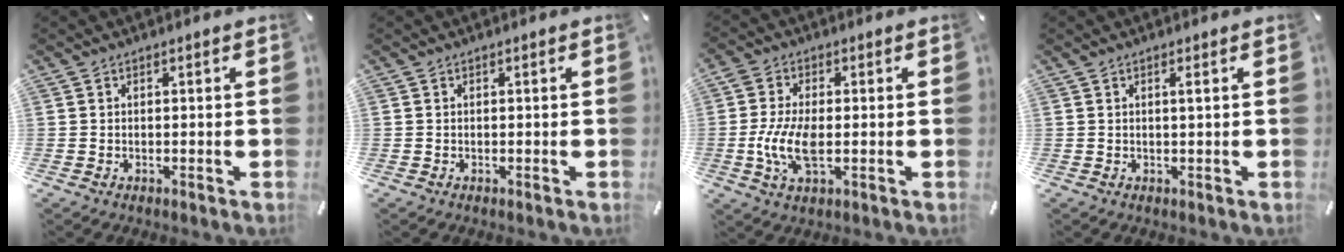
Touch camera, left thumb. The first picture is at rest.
{"total": 0.0}
{"total": 9.2, "force": [-1.0, 4.4, 8.0], "torque": [-0.180, -0.010, -0.020]}
{"total": 1.3, "force": [0.4, 0.0, 1.2], "torque": [-0.023, -0.001, 0.005]}